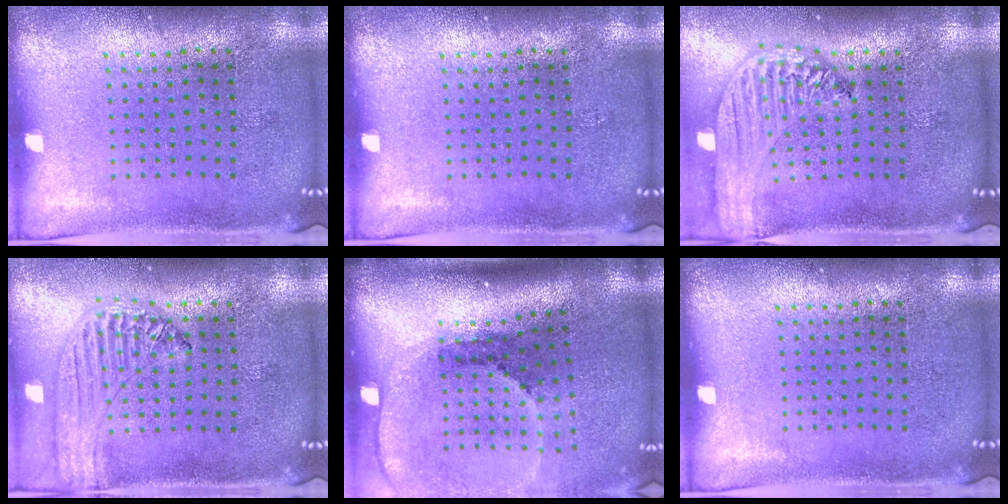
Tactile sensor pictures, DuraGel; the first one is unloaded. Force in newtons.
{"total": 0.0}
{"total": 2.8, "press": 2.2, "slide": 1.6}
{"total": 1.2, "press": 1.2, "slide": 0.1}
{"total": 2.6, "press": 1.8, "slide": 1.9}
{"total": 0.0}